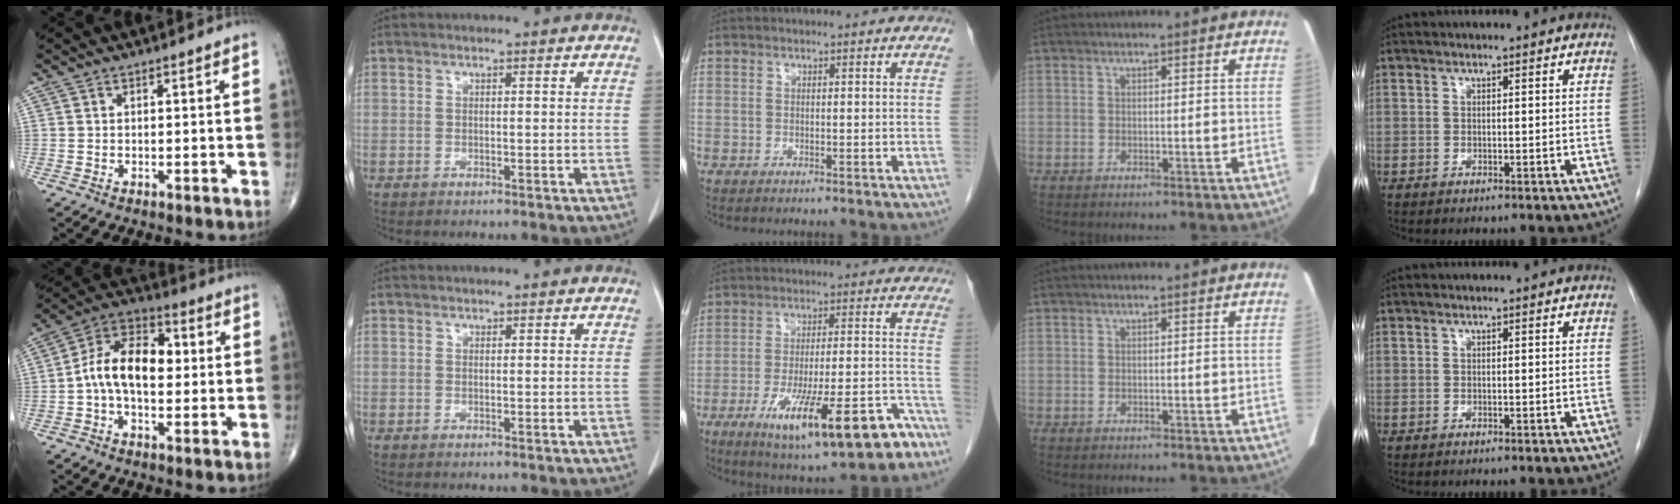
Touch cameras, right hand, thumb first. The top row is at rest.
{"thumb": {"total": 13.1, "force": [0.2, 7.9, 10.5], "torque": [-0.171, 0.034, -0.008]}, "middle": {"total": 17.6, "force": [-10.2, 3.6, 13.9], "torque": [-0.186, 0.004, -0.145]}}